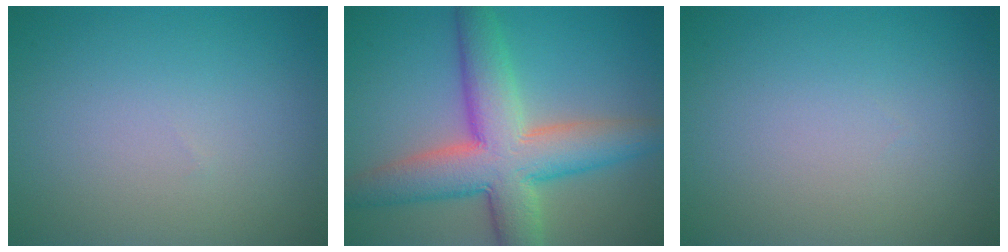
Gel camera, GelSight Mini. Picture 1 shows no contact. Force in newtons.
{"total": 9.4, "press": 9.4, "slide": 0.6}
{"total": 0.0}